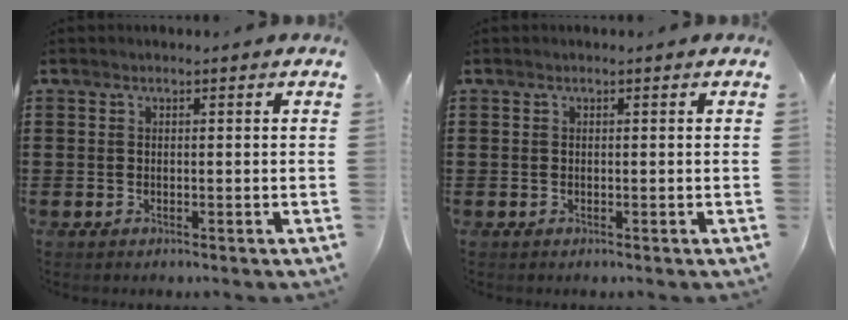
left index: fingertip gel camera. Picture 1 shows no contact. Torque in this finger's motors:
{"motor_torque": [0.00, 0.00, 0.04, 0.00]}